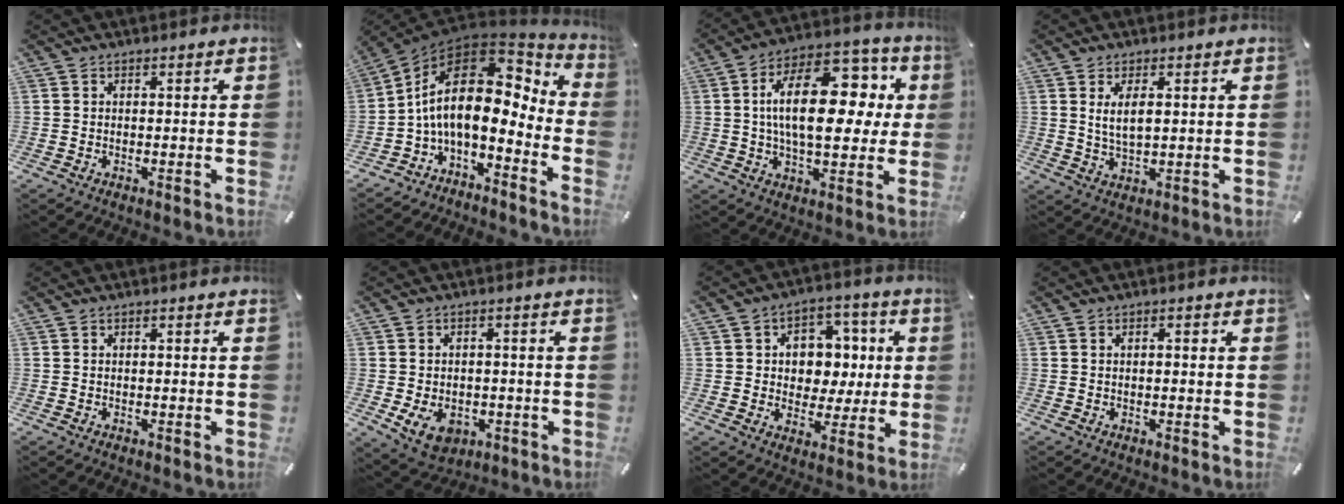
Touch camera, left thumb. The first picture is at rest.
{"total": 17.6, "force": [2.0, 9.3, 14.8], "torque": [-0.282, -0.031, 0.035]}
{"total": 21.6, "force": [4.0, 11.5, 17.8], "torque": [-0.299, -0.003, 0.062]}
{"total": 4.8, "force": [1.4, 1.9, 4.1], "torque": [-0.085, -0.004, 0.021]}
{"total": 0.0}
{"total": 7.5, "force": [-2.2, 5.7, 4.3], "torque": [-0.078, 0.007, -0.039]}
{"total": 9.5, "force": [0.9, 8.9, 3.3], "torque": [-0.040, -0.008, 0.019]}
{"total": 1.0, "force": [-0.1, 0.4, 0.9], "torque": [-0.017, 0.001, -0.003]}